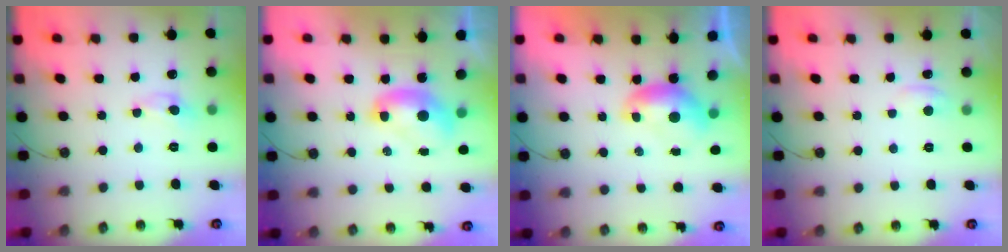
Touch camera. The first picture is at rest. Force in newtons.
{"total": 2.1, "press": 2.1, "slide": 0.2}
{"total": 0.0}
{"total": 1.6, "press": 1.5, "slide": 0.5}